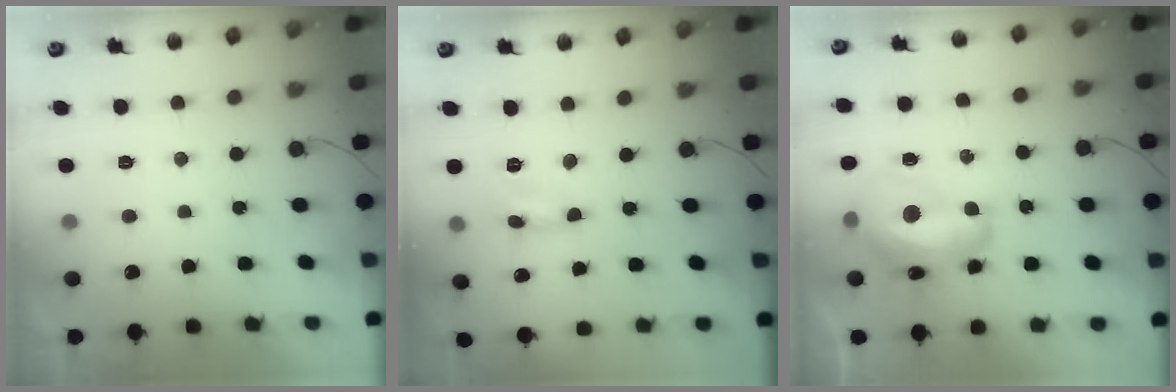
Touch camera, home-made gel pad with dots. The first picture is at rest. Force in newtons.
{"total": 0.6, "press": 0.6, "slide": 0.0}
{"total": 15.0, "press": 14.9, "slide": 1.8}